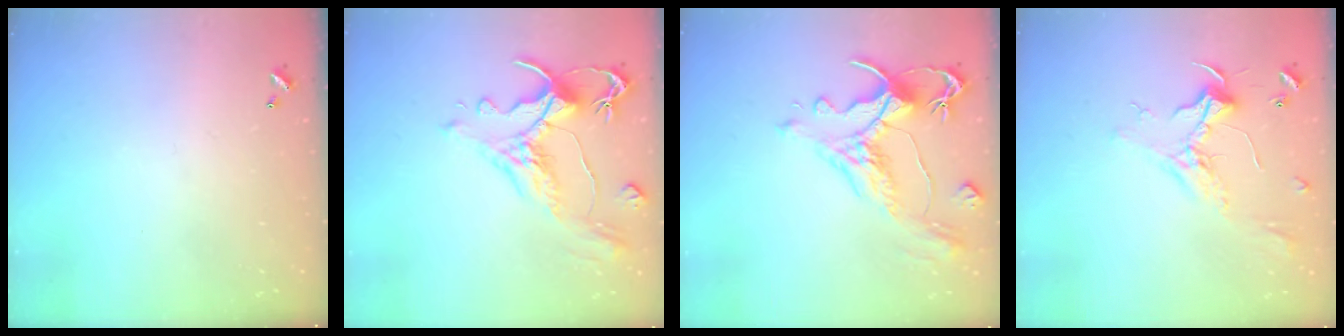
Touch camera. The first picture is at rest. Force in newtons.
{"total": 1.6, "press": 0.0, "slide": 1.6}
{"total": 1.8, "press": 0.9, "slide": 1.5}
{"total": 2.5, "press": 2.3, "slide": 0.8}